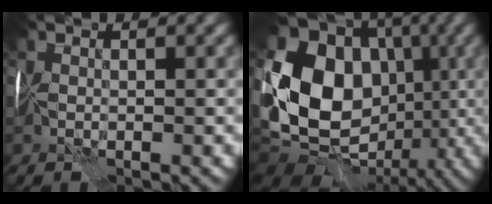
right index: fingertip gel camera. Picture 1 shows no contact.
{"total": 15.6, "force": [-0.4, 12.8, 8.9], "torque": [-0.172, -0.005, 0.006]}